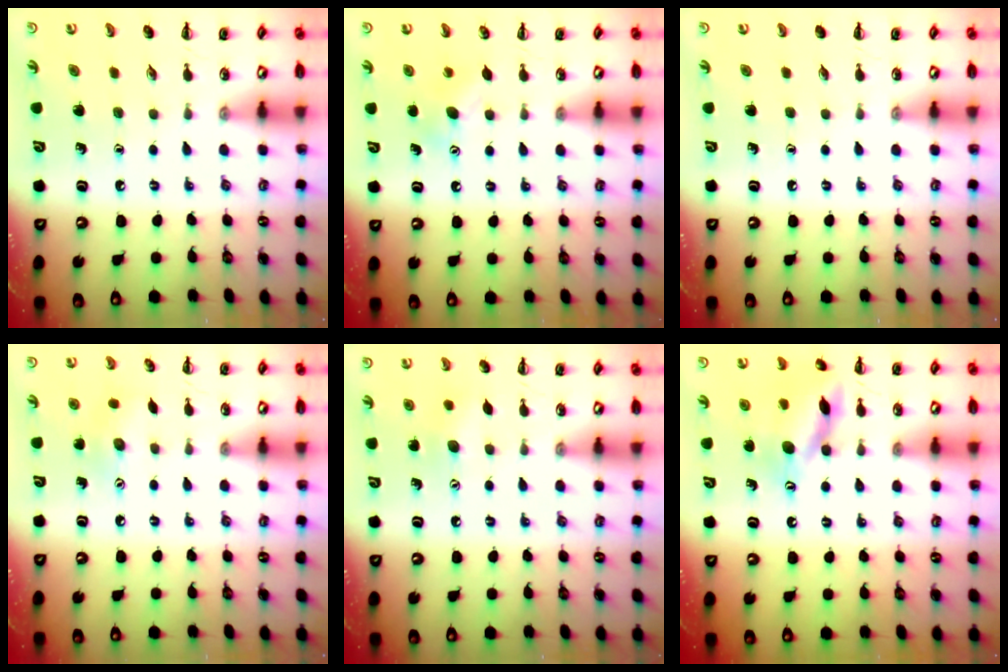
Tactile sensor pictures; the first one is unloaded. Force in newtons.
{"total": 5.1, "press": 4.9, "slide": 1.4}
{"total": 0.0}
{"total": 7.0, "press": 7.0, "slide": 0.9}
{"total": 8.9, "press": 8.8, "slide": 1.5}
{"total": 14.1, "press": 14.0, "slide": 1.2}